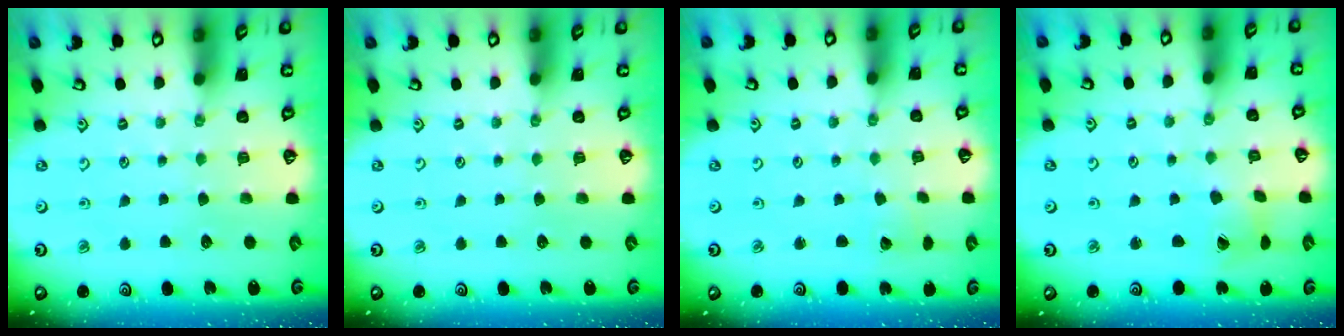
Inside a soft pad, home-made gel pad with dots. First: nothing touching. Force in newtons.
{"total": 0.0}
{"total": 2.3, "press": 2.3, "slide": 0.2}
{"total": 3.7, "press": 3.7, "slide": 0.5}